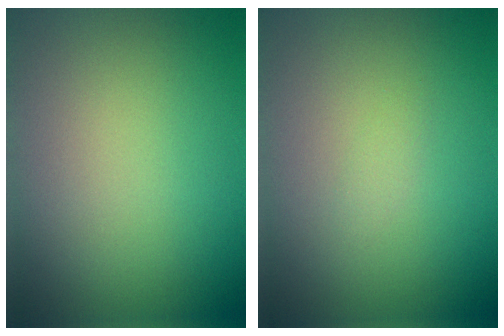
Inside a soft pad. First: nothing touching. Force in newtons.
{"total": 0.6, "press": 0.6, "slide": 0.0}